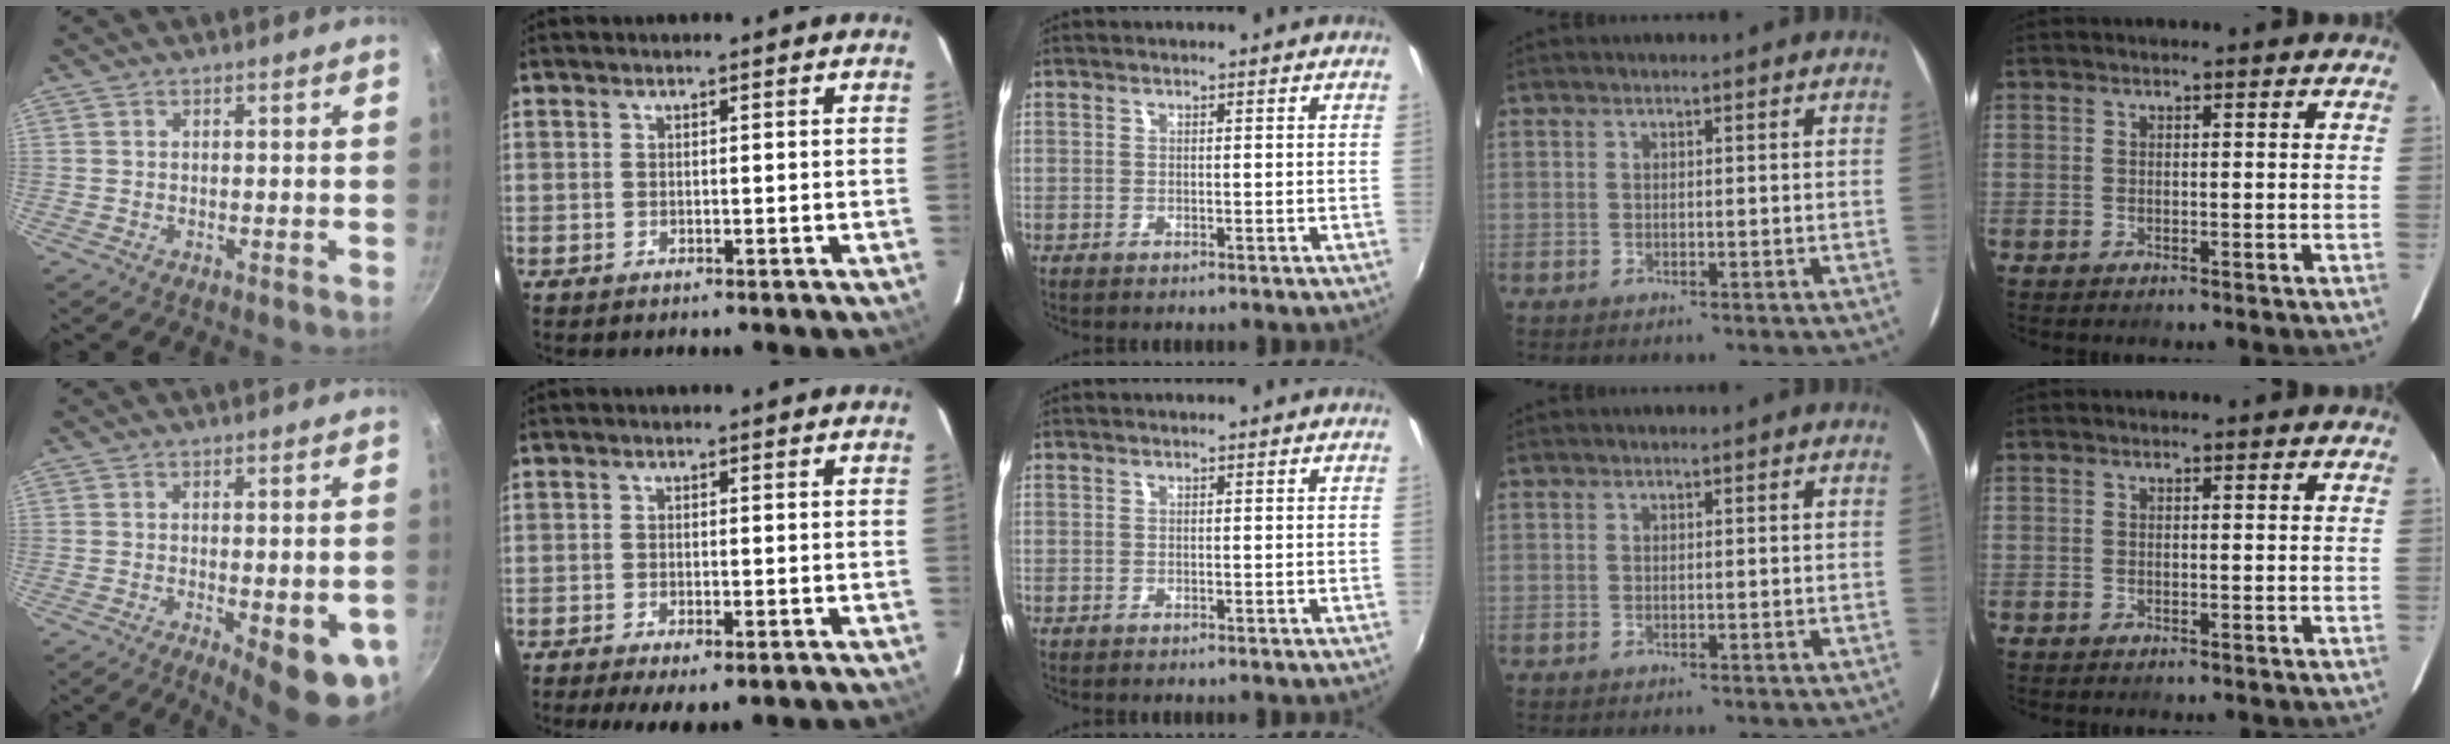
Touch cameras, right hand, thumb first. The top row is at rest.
{"thumb": {"total": 12.2, "force": [-3.6, 3.7, 11.0], "torque": [-0.114, -0.003, -0.039]}, "index": {"total": 6.2, "force": [-4.2, 1.9, 4.1], "torque": [-0.093, -0.025, -0.065]}}